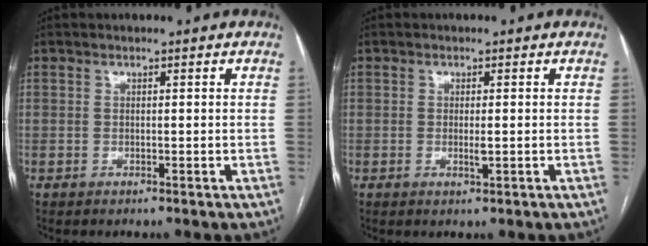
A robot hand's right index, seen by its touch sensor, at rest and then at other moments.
{"total": 1.4, "force": [-0.1, 0.3, 1.3], "torque": [-0.025, -0.004, -0.001]}